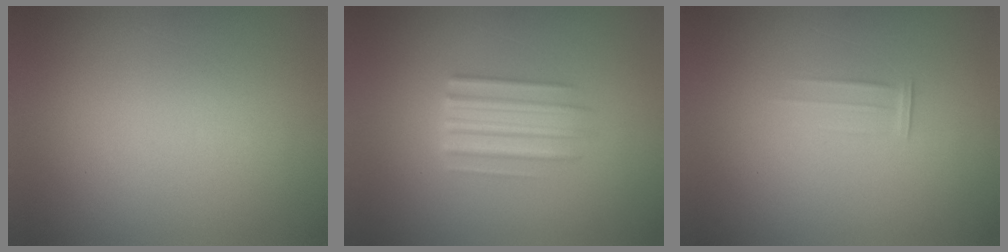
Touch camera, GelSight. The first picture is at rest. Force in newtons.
{"total": 3.5}
{"total": 1.9}